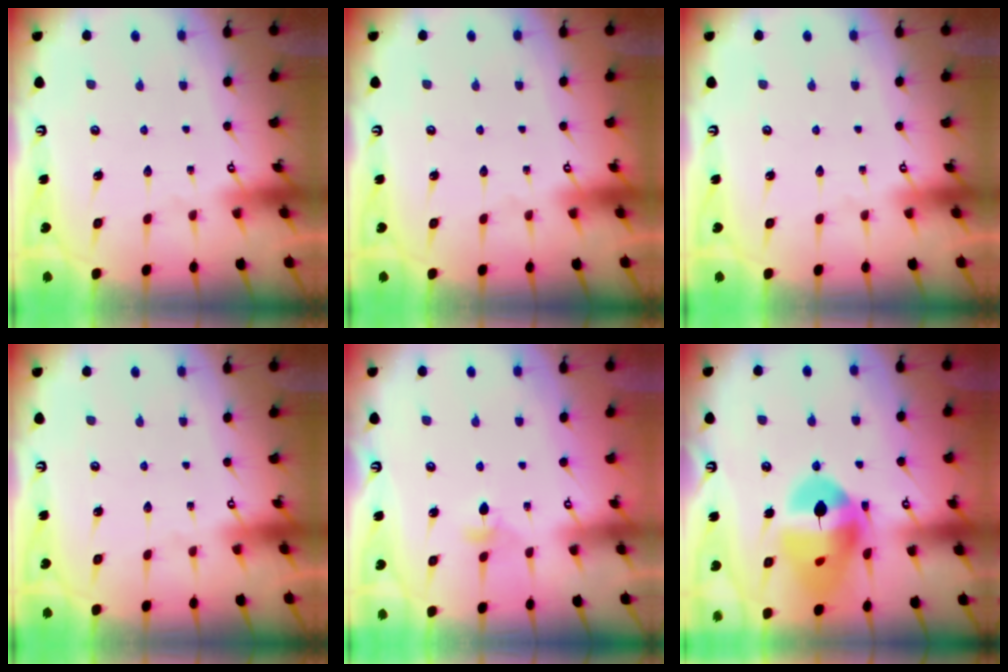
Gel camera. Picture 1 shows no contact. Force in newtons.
{"total": 0.0}
{"total": 0.0}
{"total": 0.0}
{"total": 3.1, "press": 3.0, "slide": 0.8}
{"total": 19.0, "press": 18.9, "slide": 2.3}